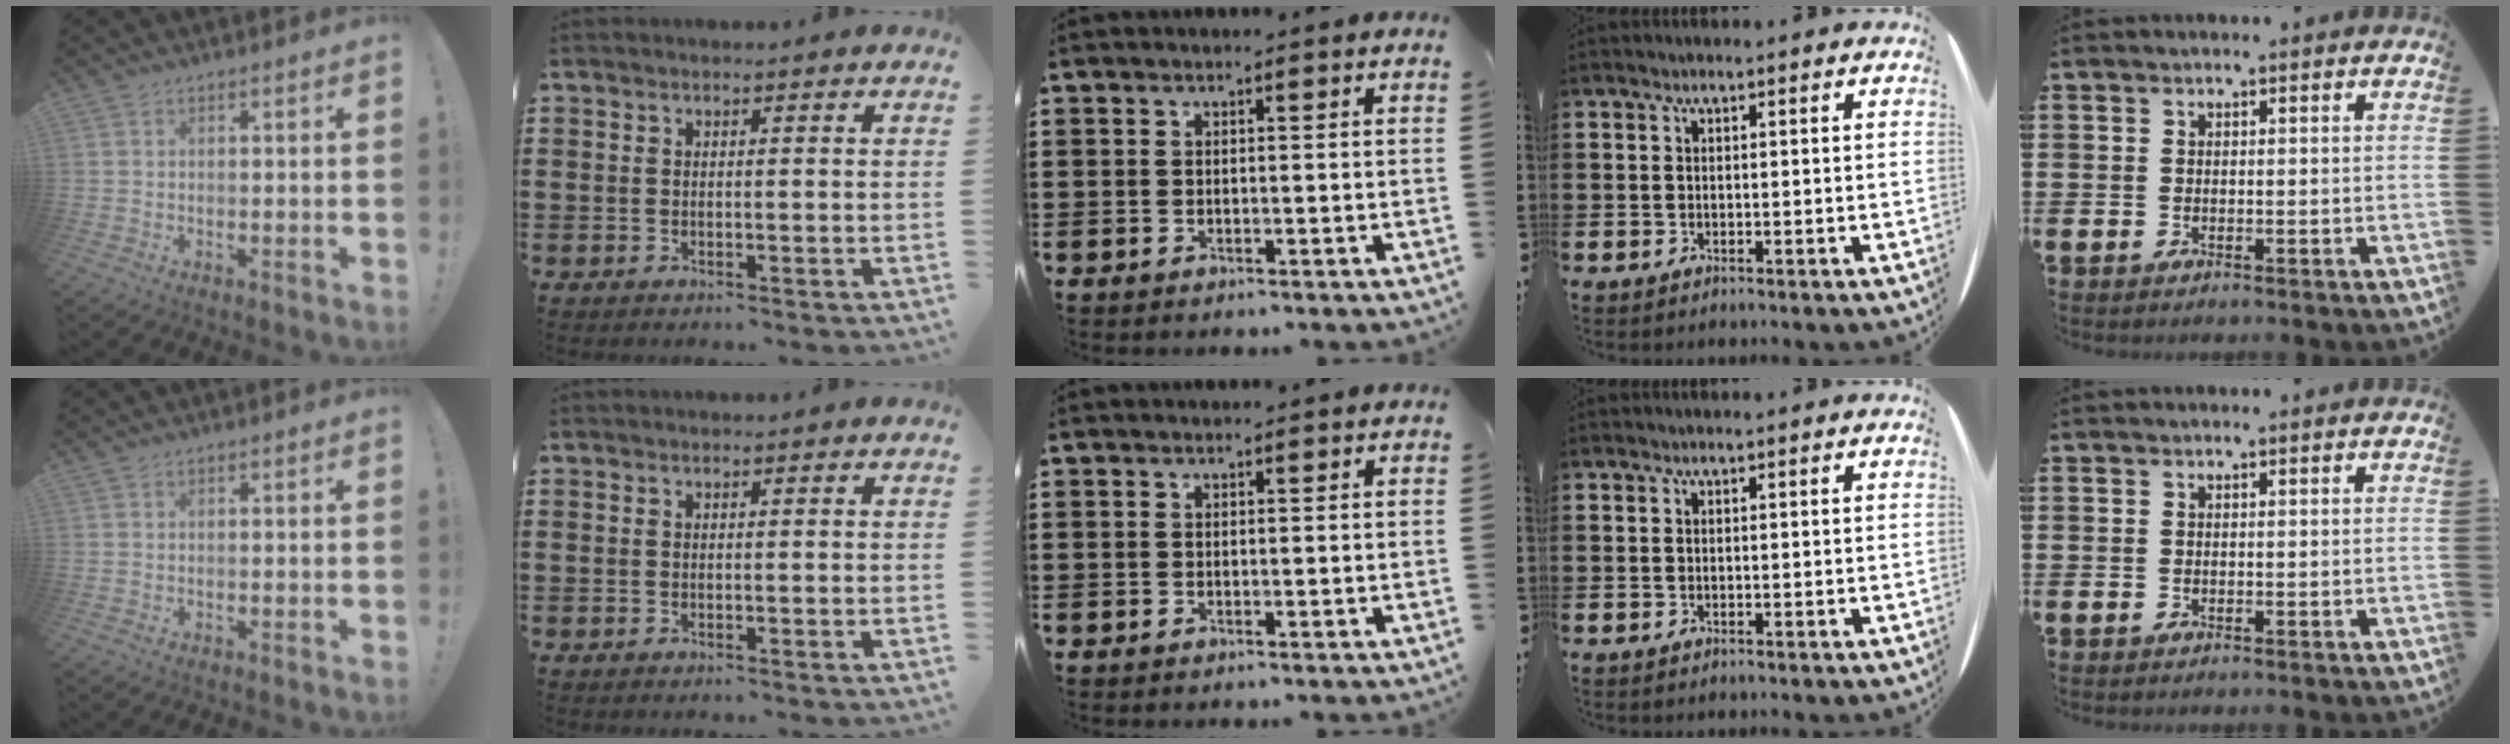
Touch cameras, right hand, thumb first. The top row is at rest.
{}